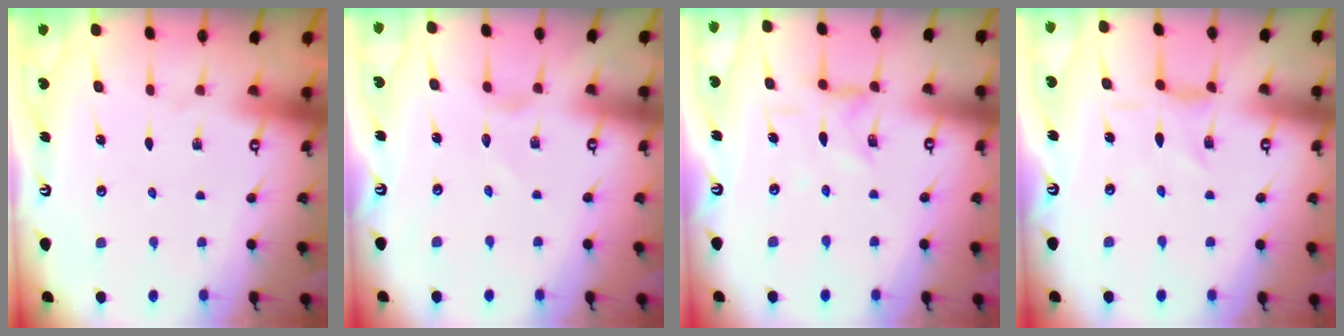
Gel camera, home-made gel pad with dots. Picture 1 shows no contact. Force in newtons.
{"total": 0.8, "press": 0.8, "slide": 0.1}
{"total": 2.5, "press": 2.4, "slide": 0.4}
{"total": 2.1, "press": 2.1, "slide": 0.5}